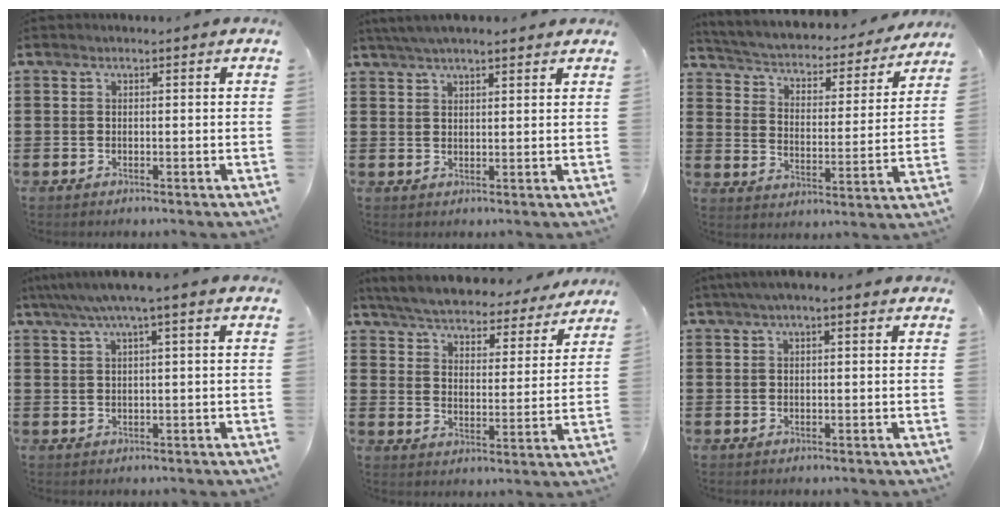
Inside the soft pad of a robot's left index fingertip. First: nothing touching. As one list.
[{"total": 3.9, "force": [3.3, 0.6, 2.0], "torque": [-0.046, 0.003, 0.061]}, {"total": 2.3, "force": [2.0, 0.8, 0.6], "torque": [-0.029, -0.024, 0.022]}, {"total": 3.7, "force": [2.1, -0.1, 3.0], "torque": [-0.064, 0.002, 0.035]}, {"total": 5.5, "force": [5.5, 0.2, 0.9], "torque": [-0.046, -0.040, 0.093]}, {"total": 2.6, "force": [1.6, 0.5, 1.9], "torque": [-0.039, 0.006, 0.029]}]